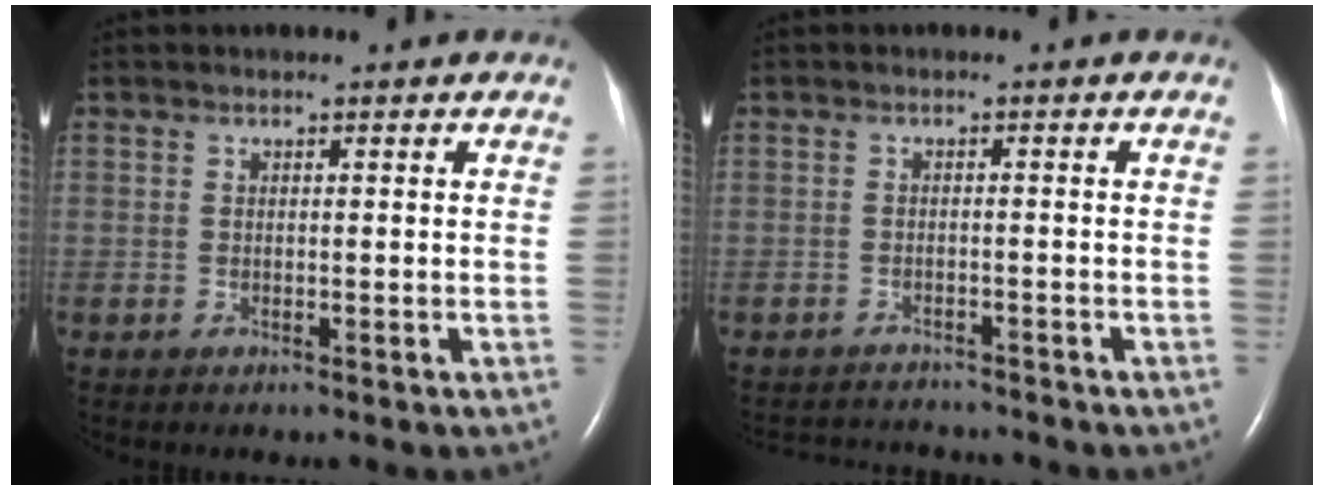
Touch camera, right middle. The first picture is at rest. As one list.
[{"total": 5.4, "force": [-5.4, 0.4, 0.3], "torque": [-0.004, 0.000, -0.079]}]